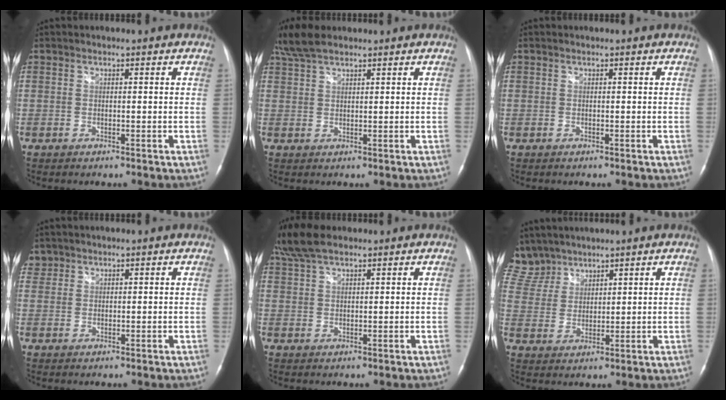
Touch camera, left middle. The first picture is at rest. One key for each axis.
{"total": 5.5, "fx": 4.4, "fy": 1.5, "fz": 2.9, "tx": -0.073, "ty": 0.022, "tz": 0.093}
{"total": 0.0}
{"total": 2.0, "fx": 1.5, "fy": 1.3, "fz": -0.2, "tx": 0.011, "ty": 0.011, "tz": 0.027}
{"total": 6.7, "fx": 5.3, "fy": 1.9, "fz": 3.6, "tx": -0.086, "ty": 0.024, "tz": 0.107}
{"total": 9.3, "fx": 8.1, "fy": 4.5, "fz": 0.9, "tx": -0.036, "ty": 0.015, "tz": 0.177}